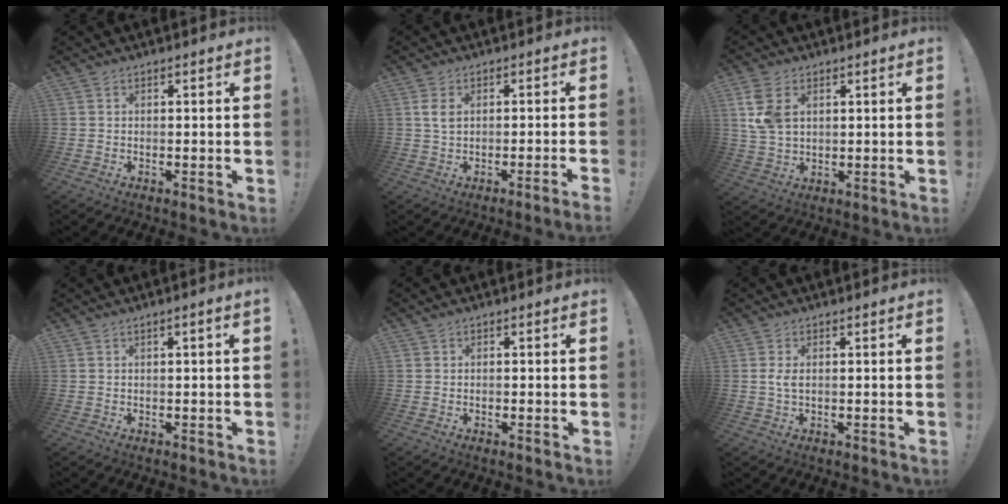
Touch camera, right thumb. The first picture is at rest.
{"total": 3.2, "force": [-0.5, 0.6, 3.0], "torque": [-0.054, 0.006, -0.009]}
{"total": 8.6, "force": [3.3, 5.7, 5.6], "torque": [-0.109, -0.003, 0.065]}
{"total": 1.5, "force": [0.1, -0.1, 1.5], "torque": [-0.031, 0.003, 0.000]}
{"total": 0.6, "force": [-0.2, 0.6, -0.1], "torque": [-0.004, 0.003, -0.001]}
{"total": 2.5, "force": [0.2, 1.1, 2.2], "torque": [-0.035, 0.003, 0.000]}